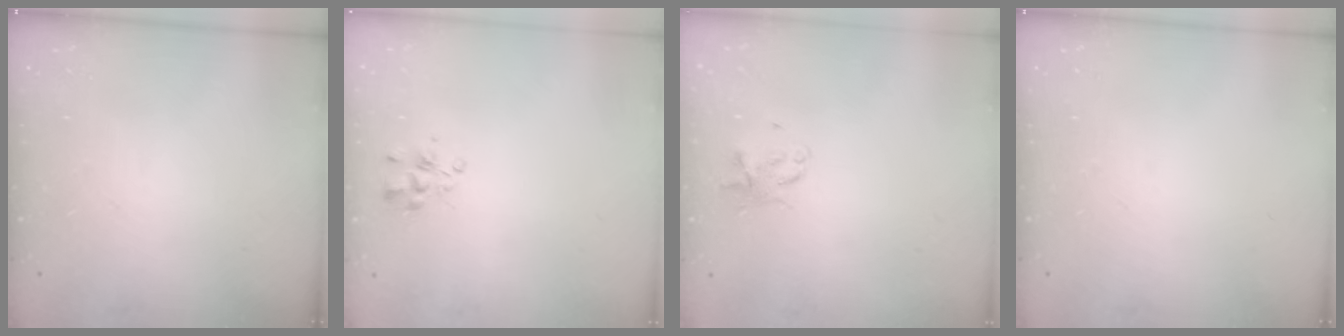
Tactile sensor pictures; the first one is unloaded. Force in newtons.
{"total": 3.2, "press": 3.1, "slide": 0.6}
{"total": 2.2, "press": 2.2, "slide": 0.4}
{"total": 0.0}